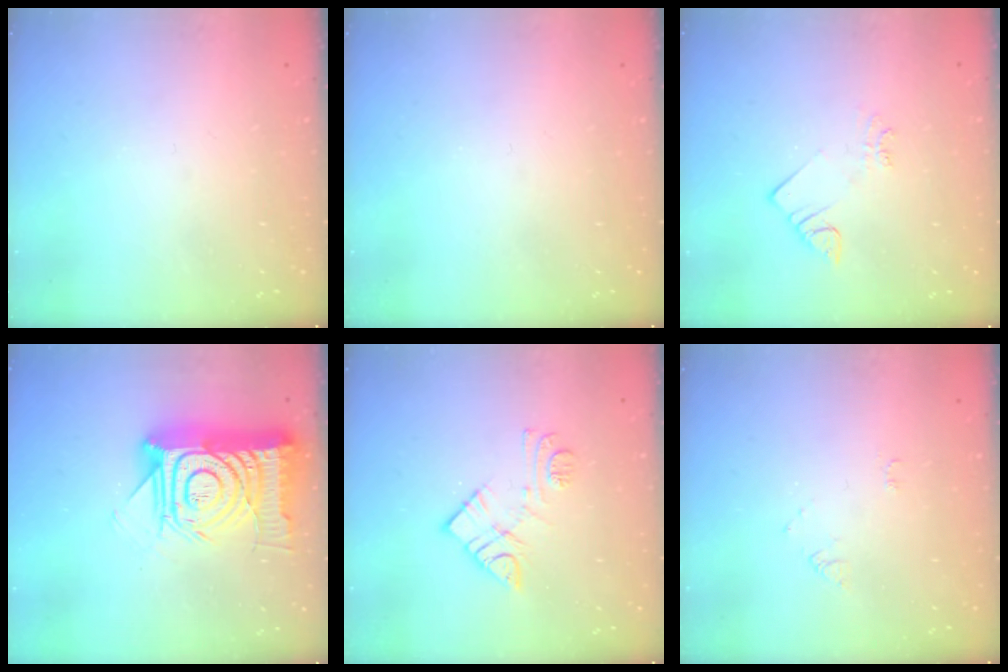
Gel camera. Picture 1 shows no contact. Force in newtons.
{"total": 0.0}
{"total": 1.5, "press": 1.4, "slide": 0.3}
{"total": 21.9, "press": 21.9, "slide": 1.5}
{"total": 10.8, "press": 10.8, "slide": 0.8}
{"total": 4.6, "press": 4.6, "slide": 0.5}